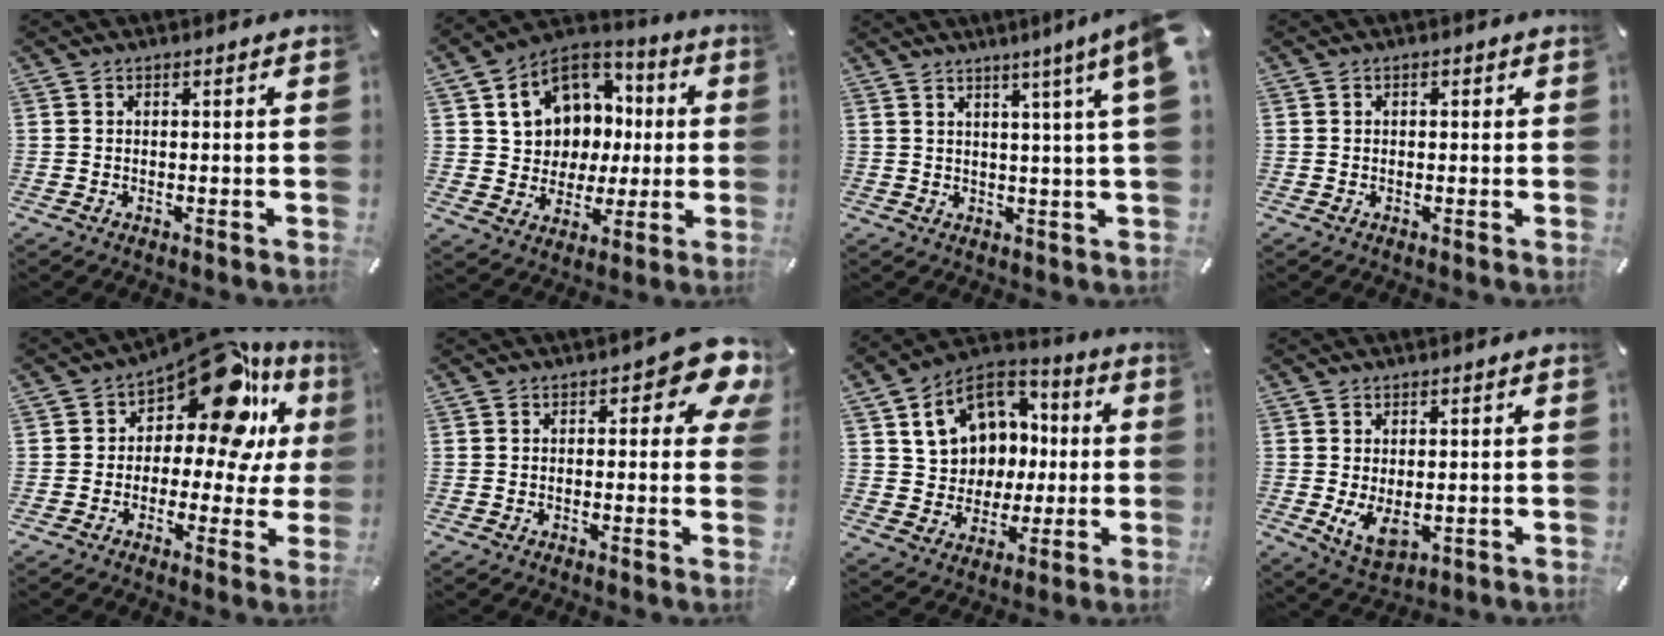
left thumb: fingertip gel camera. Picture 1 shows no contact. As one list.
[{"total": 12.1, "force": [3.4, 11.0, 3.5], "torque": [-0.067, -0.025, 0.075]}, {"total": 8.0, "force": [4.1, -0.6, 6.8], "torque": [-0.104, -0.030, 0.062]}, {"total": 0.9, "force": [0.1, 0.8, 0.2], "torque": [-0.005, 0.006, 0.000]}, {"total": 17.2, "force": [9.6, 8.0, 11.9], "torque": [-0.172, -0.073, 0.161]}, {"total": 7.7, "force": [3.6, 3.6, 5.7], "torque": [-0.061, -0.017, 0.055]}, {"total": 14.8, "force": [4.1, 12.9, 5.9], "torque": [-0.106, -0.008, 0.089]}, {"total": 6.2, "force": [0.1, 3.8, 4.8], "torque": [-0.095, -0.009, 0.000]}]